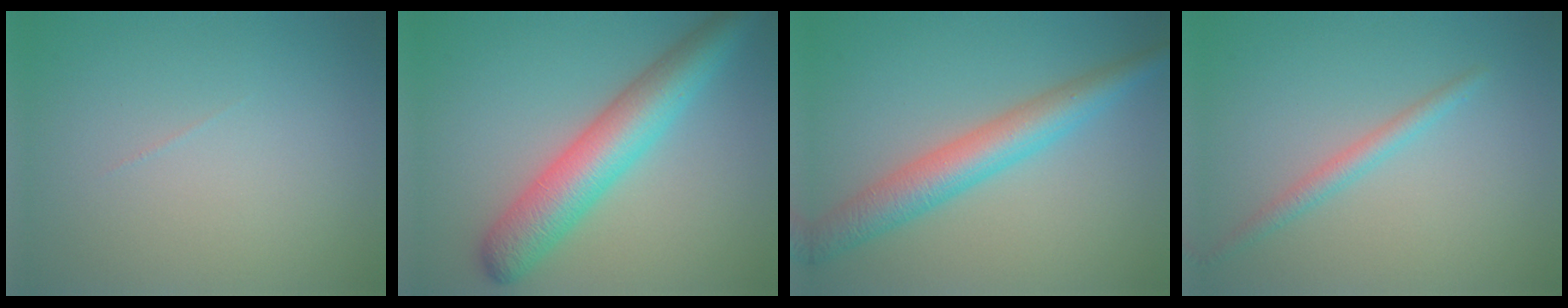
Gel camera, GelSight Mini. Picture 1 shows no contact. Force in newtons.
{"total": 7.0, "press": 7.0, "slide": 0.2}
{"total": 5.3, "press": 5.3, "slide": 0.1}
{"total": 1.8, "press": 1.8, "slide": 0.1}